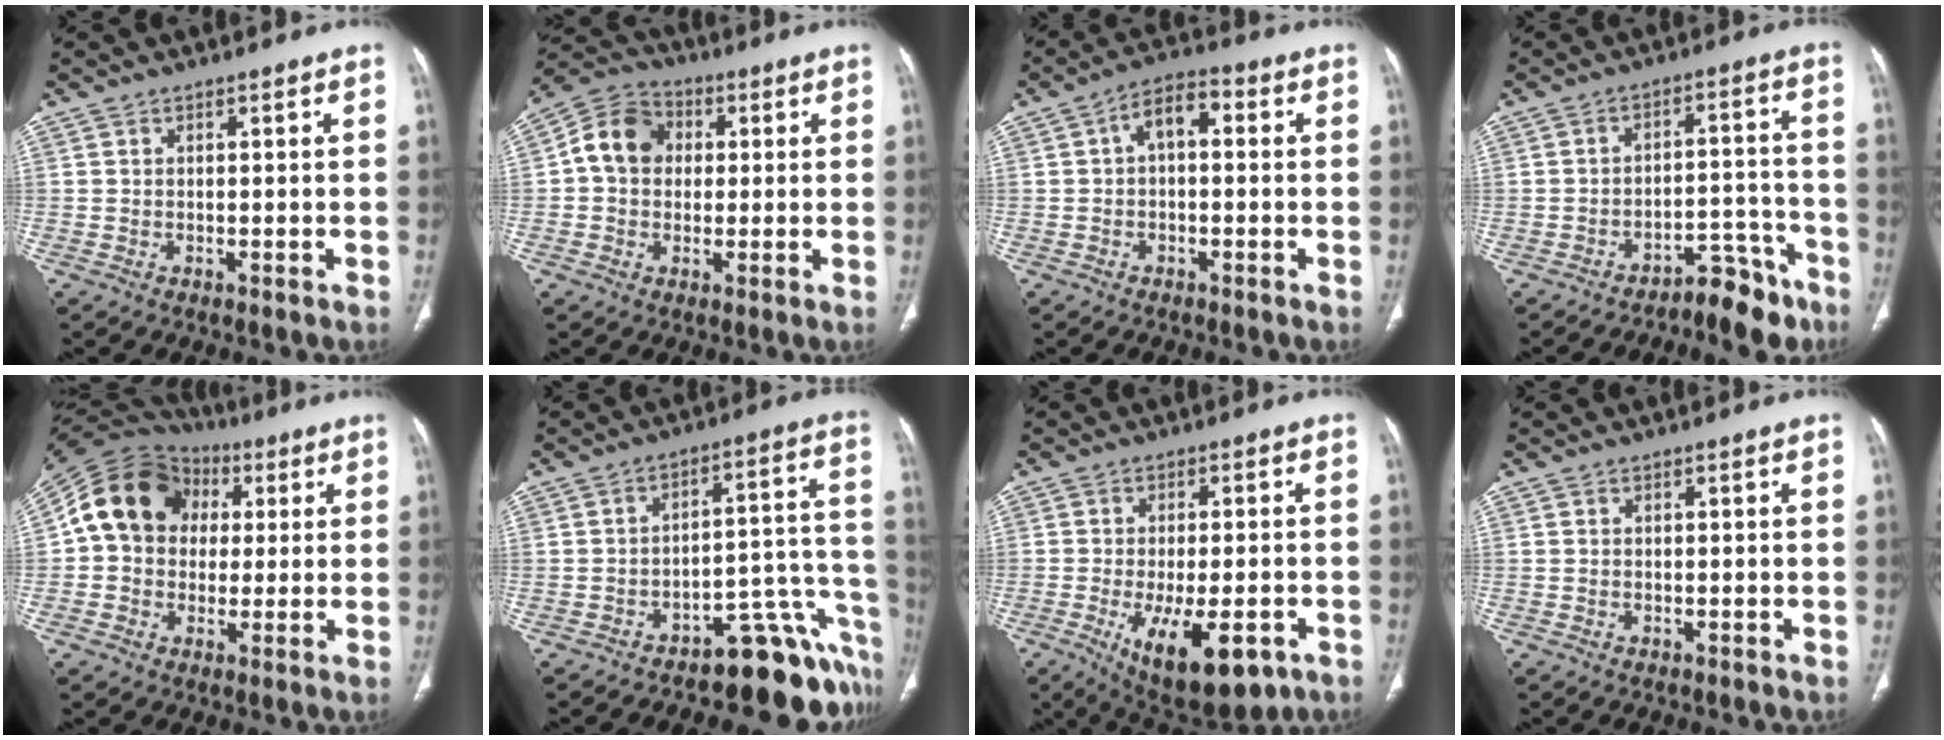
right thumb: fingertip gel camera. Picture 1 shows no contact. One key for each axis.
{"total": 9.7, "fx": 1.1, "fy": 8.1, "fz": 5.2, "tx": -0.076, "ty": 0.023, "tz": 0.005}
{"total": 5.8, "fx": 0.5, "fy": 3.3, "fz": 4.7, "tx": -0.067, "ty": 0.024, "tz": -0.002}
{"total": 8.0, "fx": -6.8, "fy": 3.0, "fz": 2.9, "tx": -0.013, "ty": 0.084, "tz": -0.103}
{"total": 15.6, "fx": 2.7, "fy": 13.0, "fz": 8.3, "tx": -0.133, "ty": 0.031, "tz": 0.039}
{"total": 15.2, "fx": -11.0, "fy": 6.0, "fz": 8.6, "tx": -0.025, "ty": 0.125, "tz": -0.148}
{"total": 15.3, "fx": -6.5, "fy": 6.3, "fz": 12.3, "tx": -0.183, "ty": 0.002, "tz": -0.081}
{"total": 0.0}